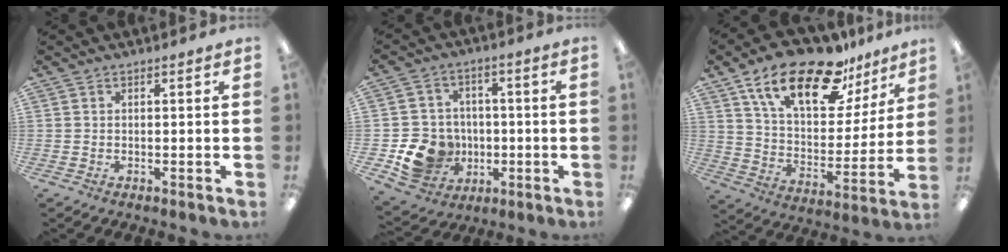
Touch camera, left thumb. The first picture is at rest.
{"total": 12.3, "force": [-3.5, 10.9, 4.5], "torque": [-0.103, 0.025, -0.050]}
{"total": 21.9, "force": [14.5, 9.3, 13.6], "torque": [-0.225, -0.080, 0.248]}